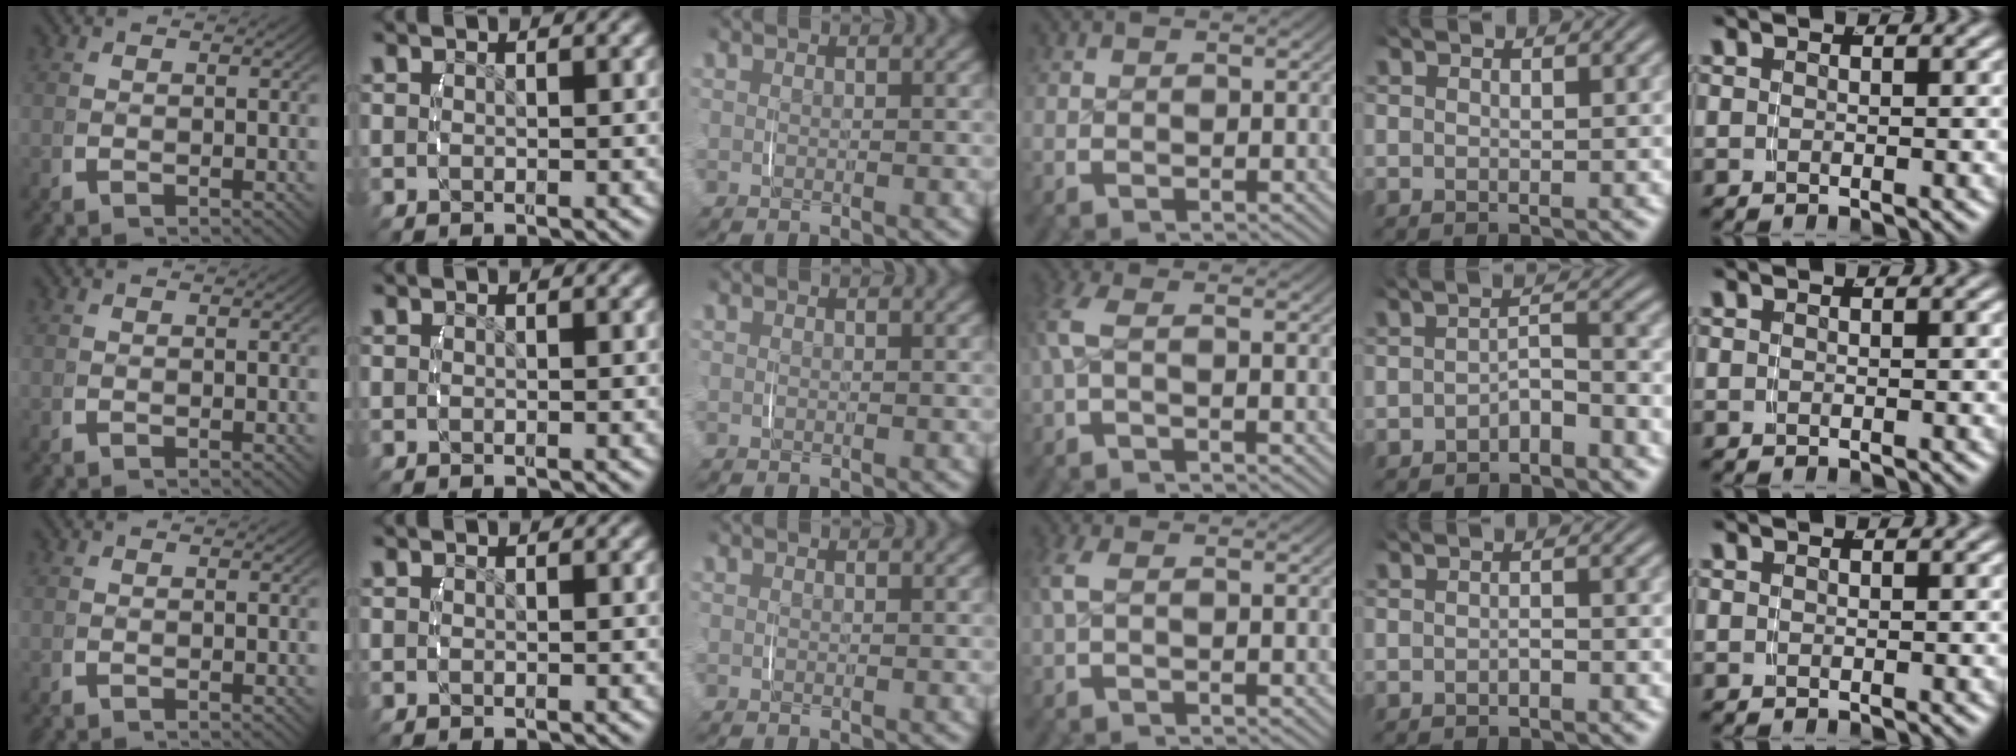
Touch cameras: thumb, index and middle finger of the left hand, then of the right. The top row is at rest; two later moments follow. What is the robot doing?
{"motion": "lift_and_place", "object": "toothpaste"}